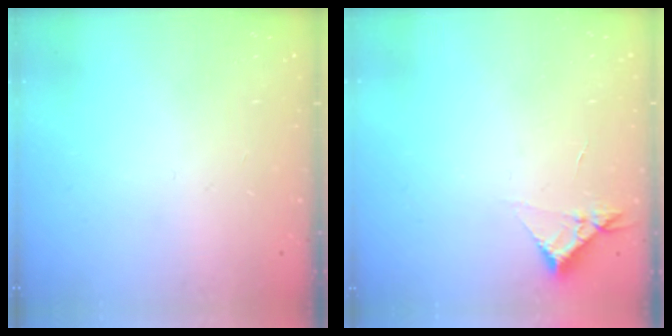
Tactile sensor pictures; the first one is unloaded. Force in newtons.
{"total": 3.1, "press": 3.1, "slide": 0.5}